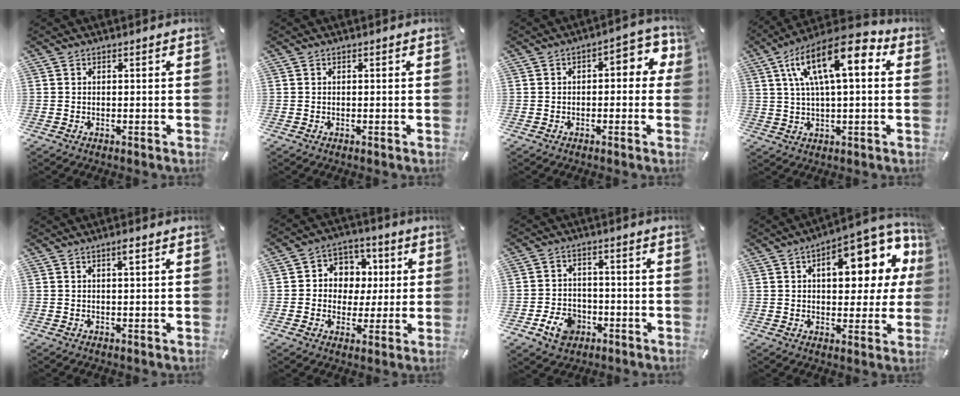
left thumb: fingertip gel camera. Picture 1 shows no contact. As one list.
[{"total": 0.0}, {"total": 6.5, "force": [0.3, 3.5, 5.5], "torque": [-0.064, -0.003, -0.006]}, {"total": 16.5, "force": [5.9, 6.1, 14.2], "torque": [-0.262, -0.017, 0.096]}, {"total": 1.8, "force": [0.7, 0.2, 1.7], "torque": [-0.035, 0.001, 0.011]}, {"total": 8.3, "force": [-0.1, 8.1, 1.8], "torque": [-0.025, 0.003, -0.003]}, {"total": 7.7, "force": [-3.5, 5.9, 3.5], "torque": [-0.078, 0.021, -0.062]}, {"total": 16.9, "force": [6.4, 8.8, 12.9], "torque": [-0.159, -0.038, 0.102]}]